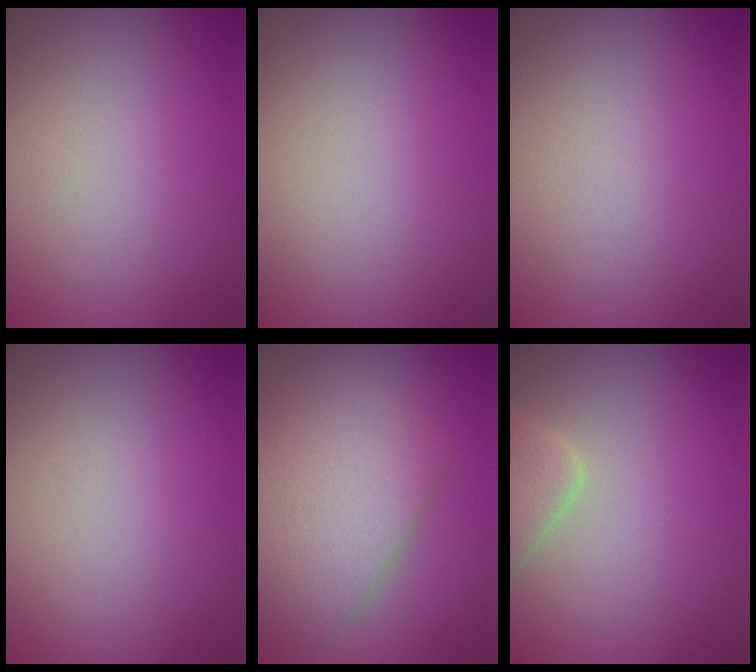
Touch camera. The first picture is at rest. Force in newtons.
{"total": 0.0}
{"total": 0.0}
{"total": 0.0}
{"total": 6.6, "press": 6.6, "slide": 0.1}
{"total": 2.8, "press": 2.7, "slide": 0.1}